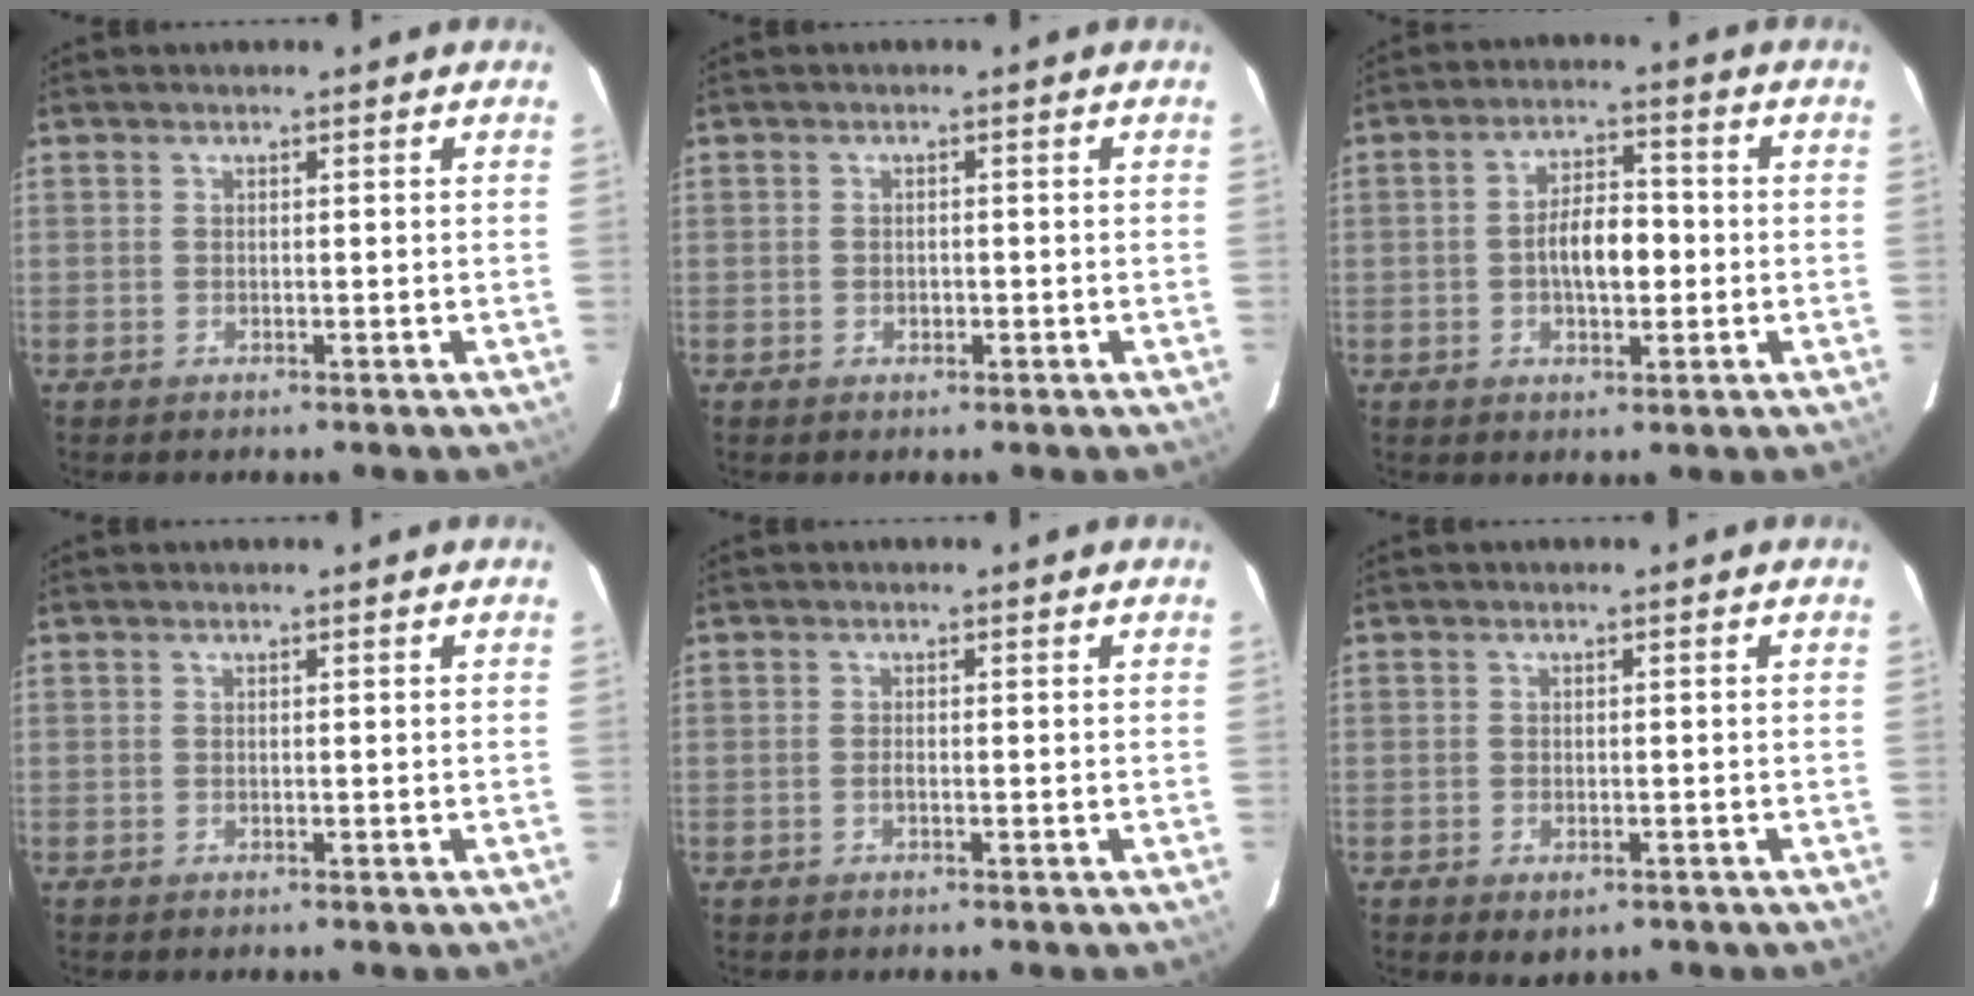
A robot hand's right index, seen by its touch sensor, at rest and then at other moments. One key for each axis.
{"total": 1.2, "fx": -0.4, "fy": 1.0, "fz": 0.5, "tx": -0.006, "ty": 0.001, "tz": -0.005}
{"total": 7.3, "fx": -1.1, "fy": 3.5, "fz": 6.4, "tx": -0.114, "ty": 0.012, "tz": -0.014}
{"total": 0.0}
{"total": 0.6, "fx": -0.3, "fy": 0.1, "fz": 0.5, "tx": -0.010, "ty": 0.001, "tz": -0.006}
{"total": 2.8, "fx": -1.4, "fy": 1.7, "fz": 1.7, "tx": -0.032, "ty": -0.008, "tz": -0.018}